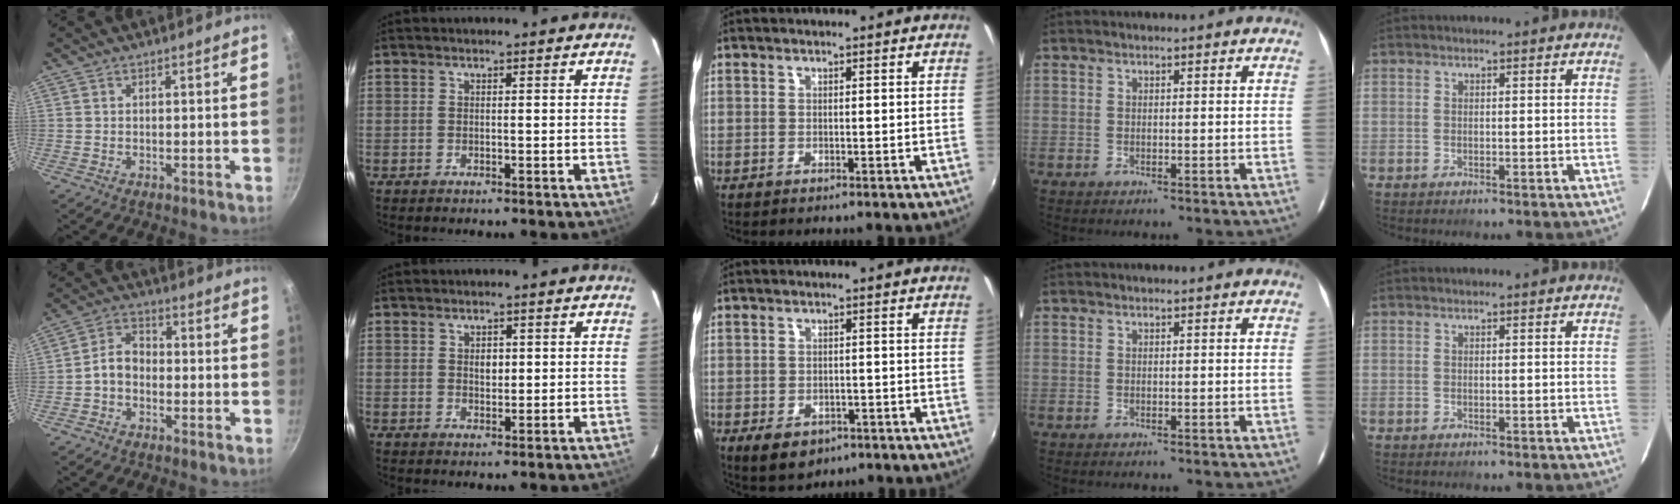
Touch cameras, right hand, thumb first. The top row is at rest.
{"thumb": {"total": 5.7, "force": [-1.3, 4.1, 3.6], "torque": [-0.049, 0.028, -0.037]}, "index": {"total": 2.2, "force": [0.5, 1.6, 1.4], "torque": [-0.020, 0.004, 0.009]}, "middle": {"total": 6.5, "force": [-3.5, 4.2, 3.5], "torque": [-0.072, -0.018, -0.048]}}